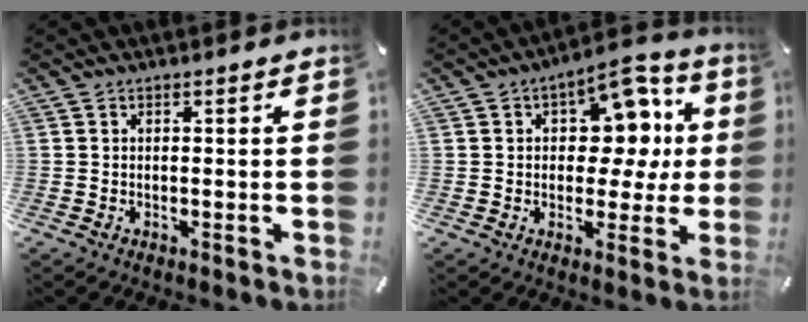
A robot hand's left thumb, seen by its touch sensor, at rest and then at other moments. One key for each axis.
{"total": 12.9, "fx": 4.5, "fy": 8.6, "fz": 8.4, "tx": -0.094, "ty": -0.037, "tz": 0.078}